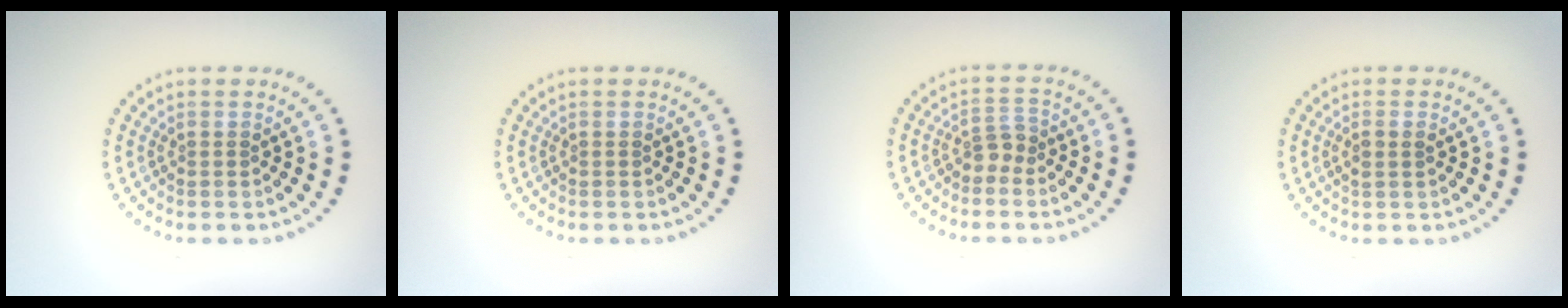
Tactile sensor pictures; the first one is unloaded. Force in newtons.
{"total": 0.0}
{"total": 1.8, "press": 1.3, "slide": 1.3}
{"total": 1.1, "press": 1.0, "slide": 0.4}